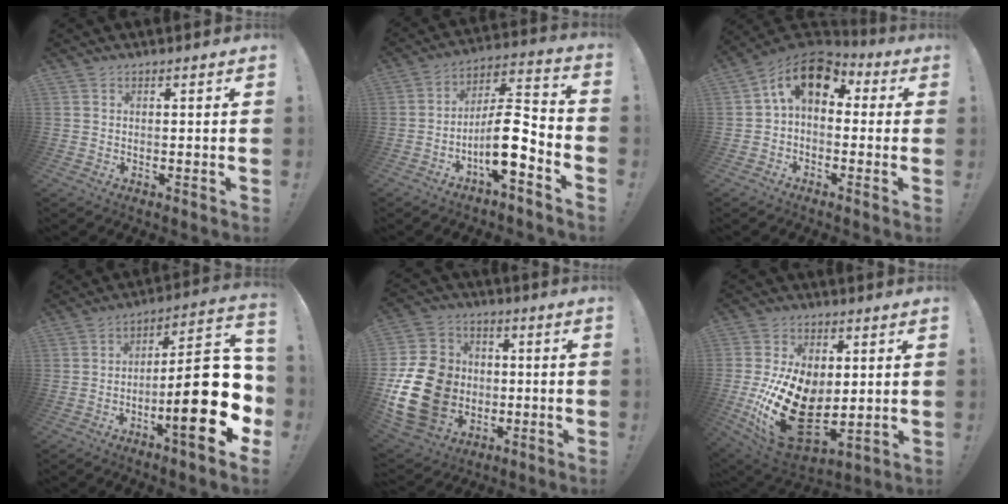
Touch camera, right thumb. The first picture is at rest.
{"total": 13.2, "force": [-5.4, 3.9, 11.4], "torque": [-0.188, 0.020, -0.087]}
{"total": 11.9, "force": [3.6, 7.6, 8.5], "torque": [-0.142, -0.001, 0.068]}
{"total": 25.2, "force": [-5.4, 7.2, 23.5], "torque": [-0.338, 0.031, -0.077]}
{"total": 20.9, "force": [-3.4, 17.0, 11.7], "torque": [-0.219, 0.028, -0.035]}
{"total": 24.0, "force": [-2.7, 15.5, 18.1], "torque": [-0.340, 0.002, -0.026]}